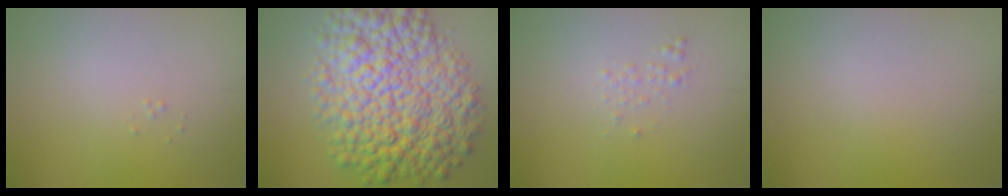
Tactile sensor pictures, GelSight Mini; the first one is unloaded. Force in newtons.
{"total": 11.8, "press": 11.8, "slide": 0.0}
{"total": 0.7, "press": 0.7, "slide": 0.1}
{"total": 0.0}